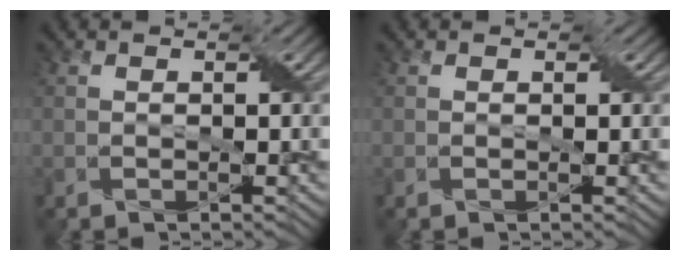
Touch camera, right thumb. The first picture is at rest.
{"total": 0.6, "force": [0.3, 0.4, 0.3], "torque": [-0.001, 0.000, 0.003]}